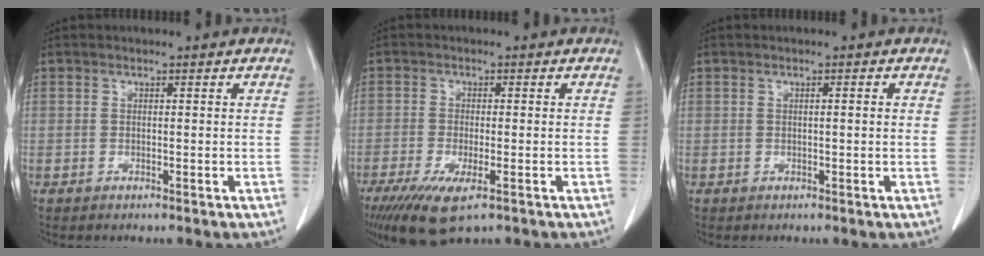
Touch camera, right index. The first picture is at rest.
{"total": 7.9, "force": [-4.6, 2.0, 6.1], "torque": [-0.110, -0.022, -0.075]}
{"total": 1.0, "force": [0.2, 0.0, 1.0], "torque": [-0.017, 0.002, 0.003]}